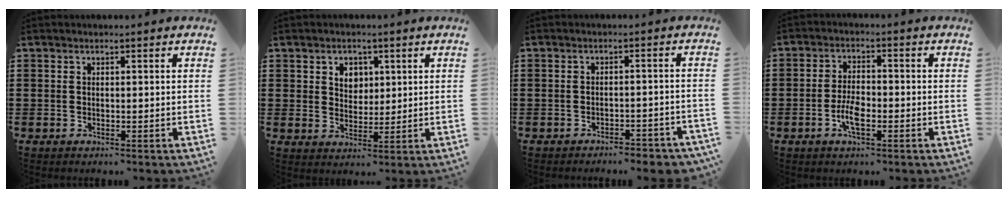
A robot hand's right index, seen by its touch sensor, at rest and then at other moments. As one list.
[{"total": 3.4, "force": [1.4, 2.7, 1.4], "torque": [-0.038, 0.012, 0.023]}, {"total": 2.5, "force": [-2.4, 0.2, 0.6], "torque": [-0.015, 0.002, -0.051]}, {"total": 4.3, "force": [-1.6, 1.7, 3.7], "torque": [-0.076, 0.003, -0.031]}]